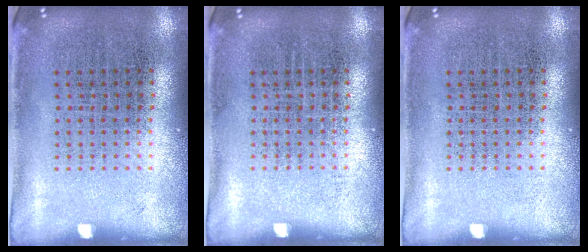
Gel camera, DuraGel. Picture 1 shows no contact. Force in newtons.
{"total": 0.0}
{"total": 0.0}